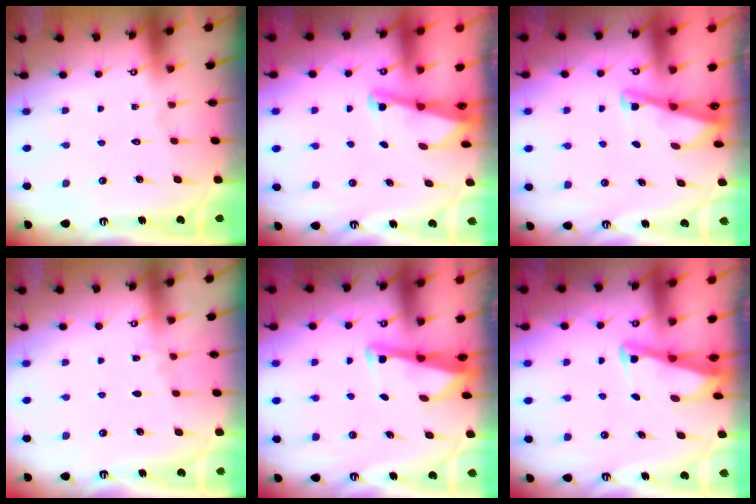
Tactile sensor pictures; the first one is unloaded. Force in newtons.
{"total": 2.2, "press": 2.2, "slide": 0.3}
{"total": 2.9, "press": 2.9, "slide": 0.4}
{"total": 2.4, "press": 2.4, "slide": 0.4}
{"total": 2.9, "press": 2.9, "slide": 0.4}
{"total": 2.8, "press": 2.8, "slide": 0.3}